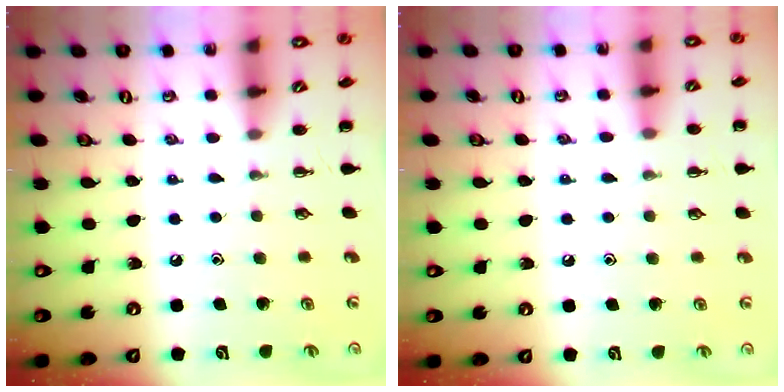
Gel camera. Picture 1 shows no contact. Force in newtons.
{"total": 7.2, "press": 6.8, "slide": 2.3}